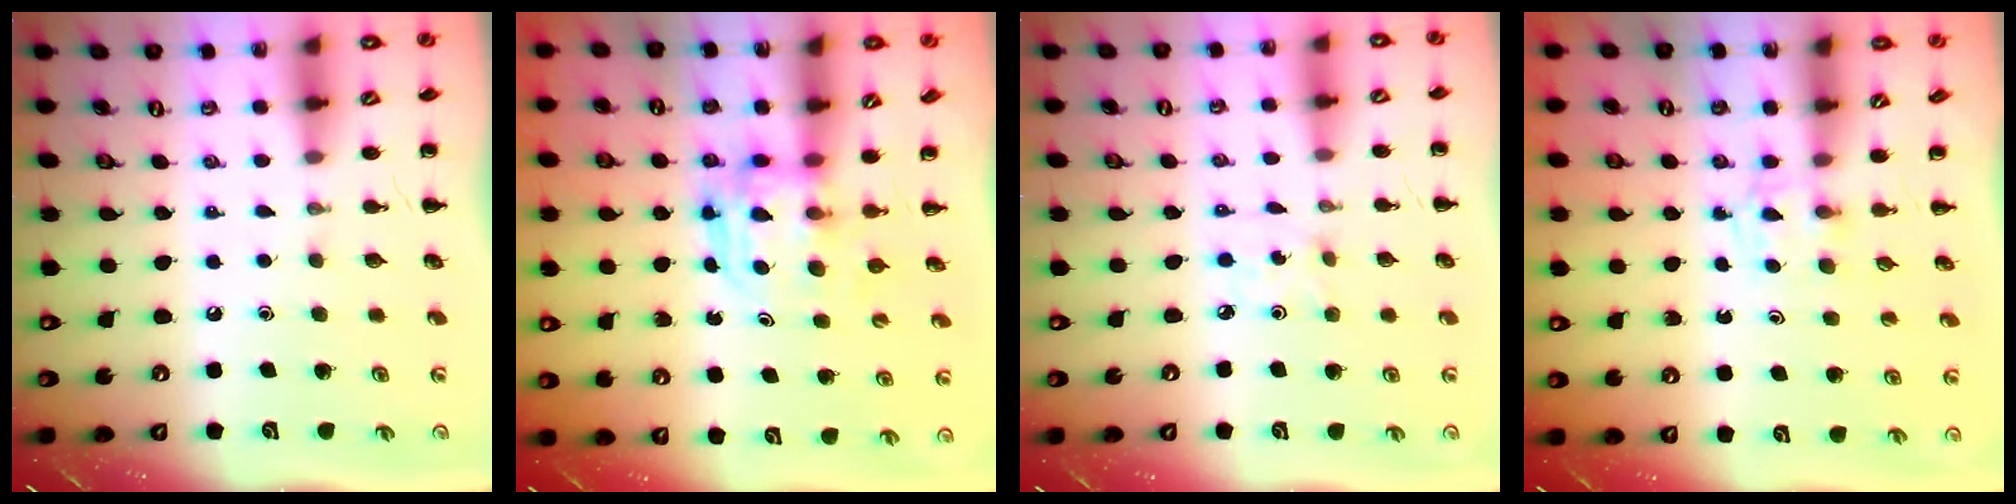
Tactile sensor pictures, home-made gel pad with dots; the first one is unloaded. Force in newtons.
{"total": 3.6, "press": 3.6, "slide": 0.2}
{"total": 1.7, "press": 1.6, "slide": 0.6}
{"total": 2.4, "press": 2.1, "slide": 1.1}